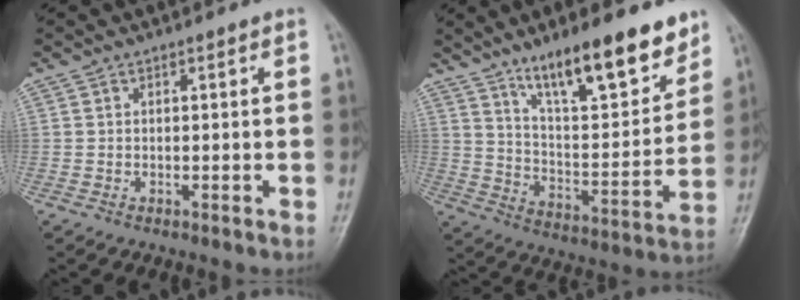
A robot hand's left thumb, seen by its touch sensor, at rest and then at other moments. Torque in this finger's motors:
{"motor_torque": [0.52, 0.52, 1.46, -1.31, 0.17]}